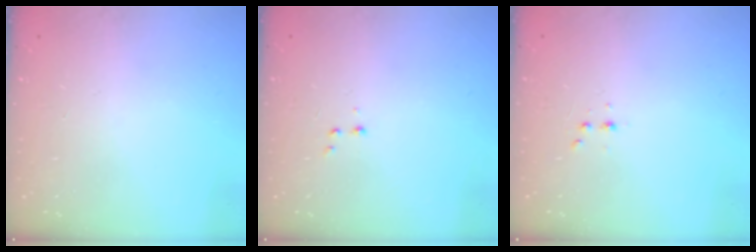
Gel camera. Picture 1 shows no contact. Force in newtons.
{"total": 2.6, "press": 2.5, "slide": 0.6}
{"total": 2.9, "press": 2.7, "slide": 1.0}